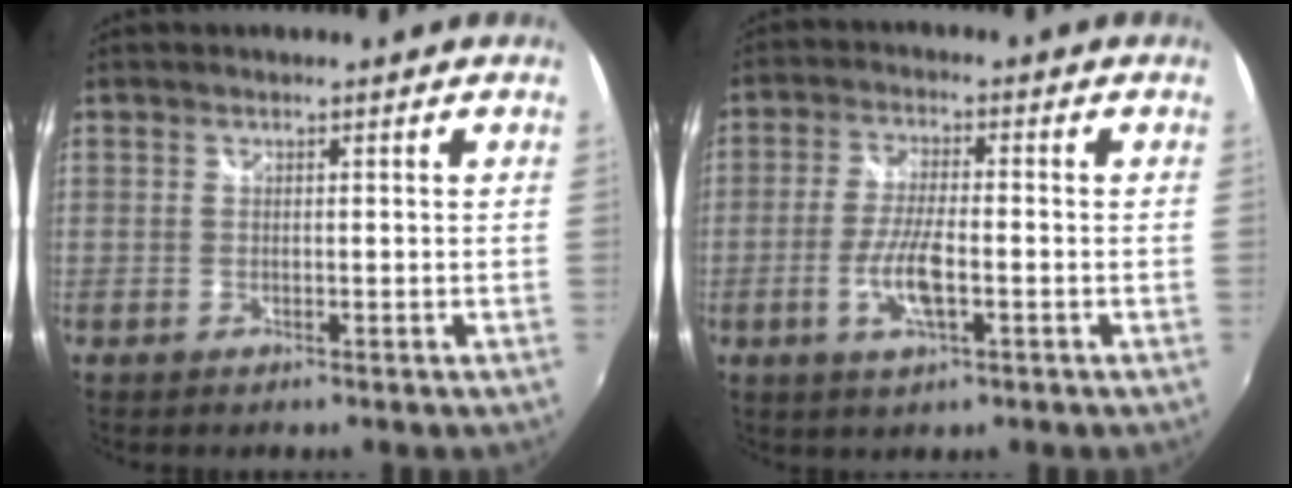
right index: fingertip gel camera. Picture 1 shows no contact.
{"total": 7.4, "force": [-2.3, 1.9, 6.8], "torque": [-0.140, -0.005, -0.044]}